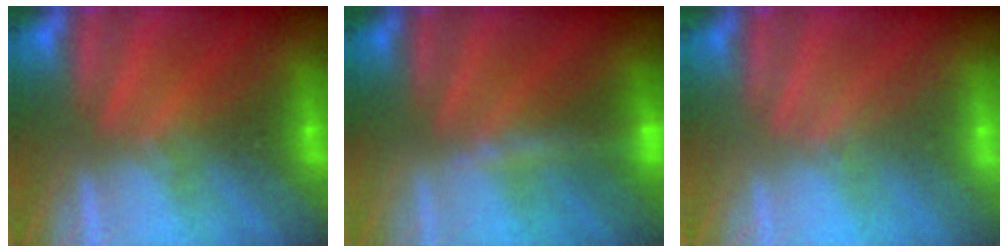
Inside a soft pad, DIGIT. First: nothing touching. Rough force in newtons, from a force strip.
{"total": 3.8}
{"total": 1.6}